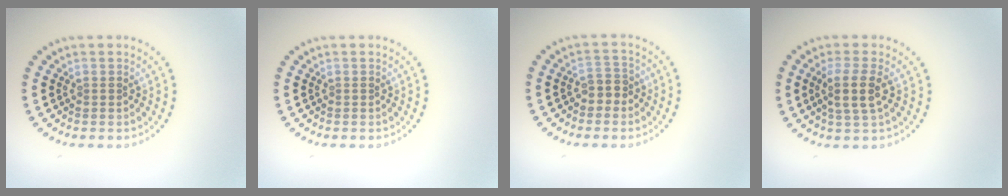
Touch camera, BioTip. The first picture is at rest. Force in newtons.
{"total": 0.0}
{"total": 1.9, "press": 1.7, "slide": 0.8}
{"total": 2.8, "press": 2.6, "slide": 1.2}